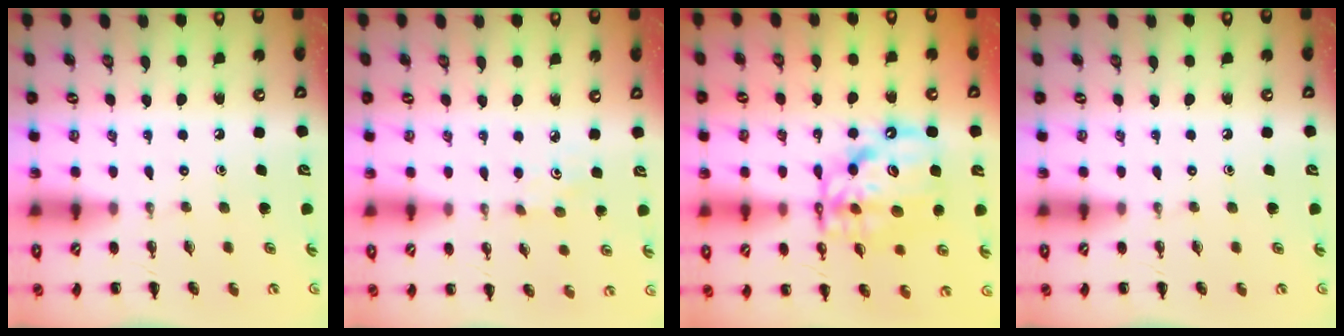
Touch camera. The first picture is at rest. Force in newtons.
{"total": 1.4, "press": 1.3, "slide": 0.4}
{"total": 14.0, "press": 13.5, "slide": 3.9}
{"total": 0.0}